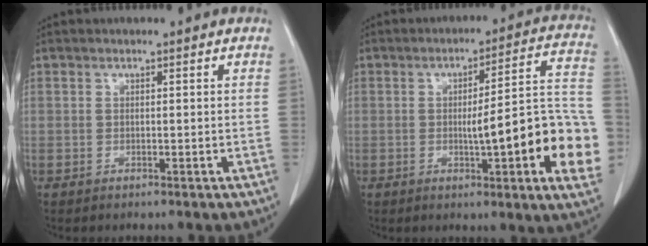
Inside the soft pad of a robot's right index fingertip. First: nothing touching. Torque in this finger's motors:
{"motor_torque": [1.34, -0.45, 0.73, 0.13]}